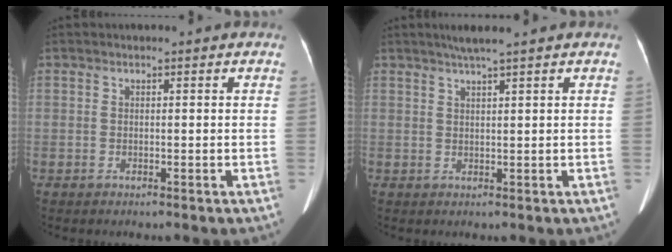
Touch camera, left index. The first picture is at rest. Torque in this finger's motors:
{"motor_torque": [0.06, -0.14, -0.12, 0.00]}